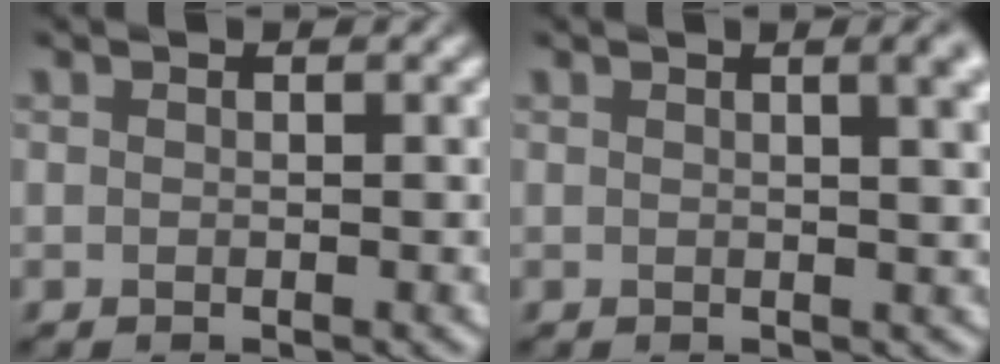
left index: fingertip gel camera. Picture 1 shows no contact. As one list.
[{"total": 4.6, "force": [1.8, 1.9, 3.8], "torque": [-0.022, 0.018, 0.007]}]